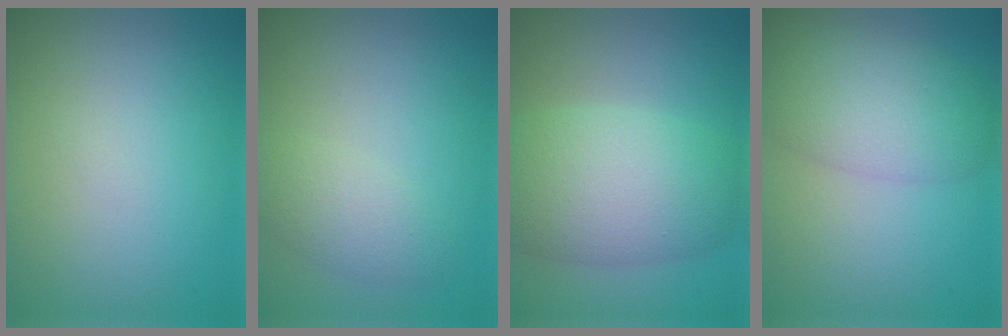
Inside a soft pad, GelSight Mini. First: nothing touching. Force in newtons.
{"total": 2.7, "press": 2.7, "slide": 0.1}
{"total": 8.1, "press": 8.1, "slide": 0.3}
{"total": 5.6, "press": 5.6, "slide": 0.0}